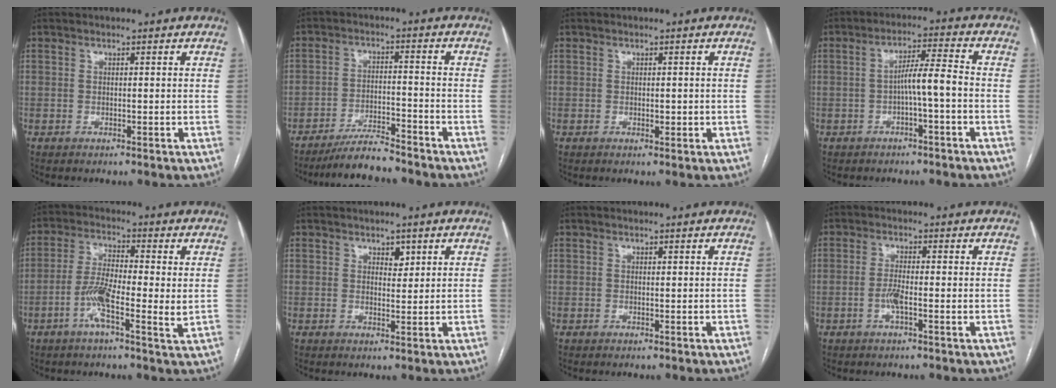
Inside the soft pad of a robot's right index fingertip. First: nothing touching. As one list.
[{"total": 6.8, "force": [-6.2, 0.7, 2.6], "torque": [-0.044, -0.012, -0.112]}, {"total": 1.3, "force": [-0.1, 0.7, 1.1], "torque": [-0.013, 0.000, 0.001]}, {"total": 5.2, "force": [-1.3, 0.0, 5.0], "torque": [-0.085, 0.016, -0.020]}, {"total": 8.3, "force": [-1.6, 1.1, 8.0], "torque": [-0.152, 0.000, -0.040]}, {"total": 1.9, "force": [1.1, 1.1, 1.1], "torque": [-0.014, -0.001, 0.019]}, {"total": 0.0}, {"total": 2.6, "force": [-0.8, 0.2, 2.4], "torque": [-0.052, -0.002, -0.018]}]